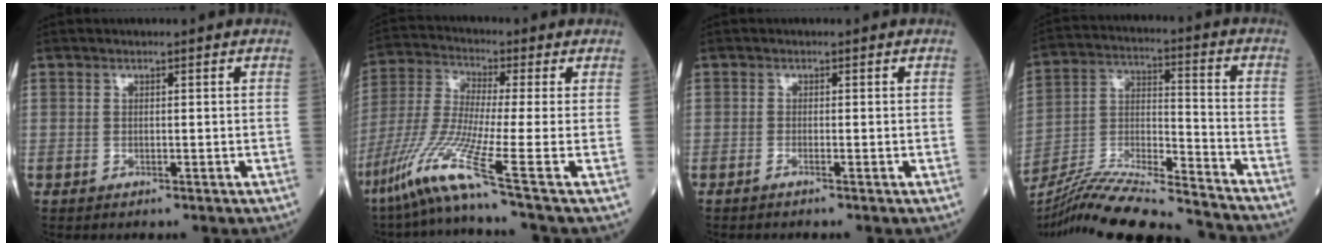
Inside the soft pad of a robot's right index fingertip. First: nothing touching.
{"total": 12.5, "force": [-7.3, -2.5, 9.9], "torque": [-0.215, -0.040, -0.143]}
{"total": 0.7, "force": [-0.5, -0.3, 0.3], "torque": [-0.006, 0.001, -0.014]}
{"total": 22.3, "force": [-20.5, 0.8, 8.8], "torque": [-0.180, -0.020, -0.345]}